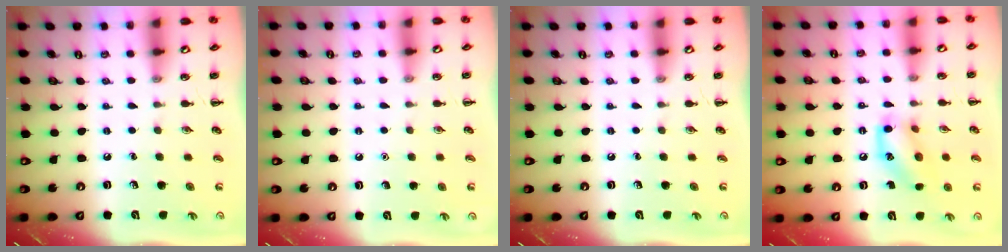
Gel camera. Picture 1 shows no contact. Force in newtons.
{"total": 1.5, "press": 1.5, "slide": 0.1}
{"total": 0.0}
{"total": 13.0, "press": 12.8, "slide": 2.2}